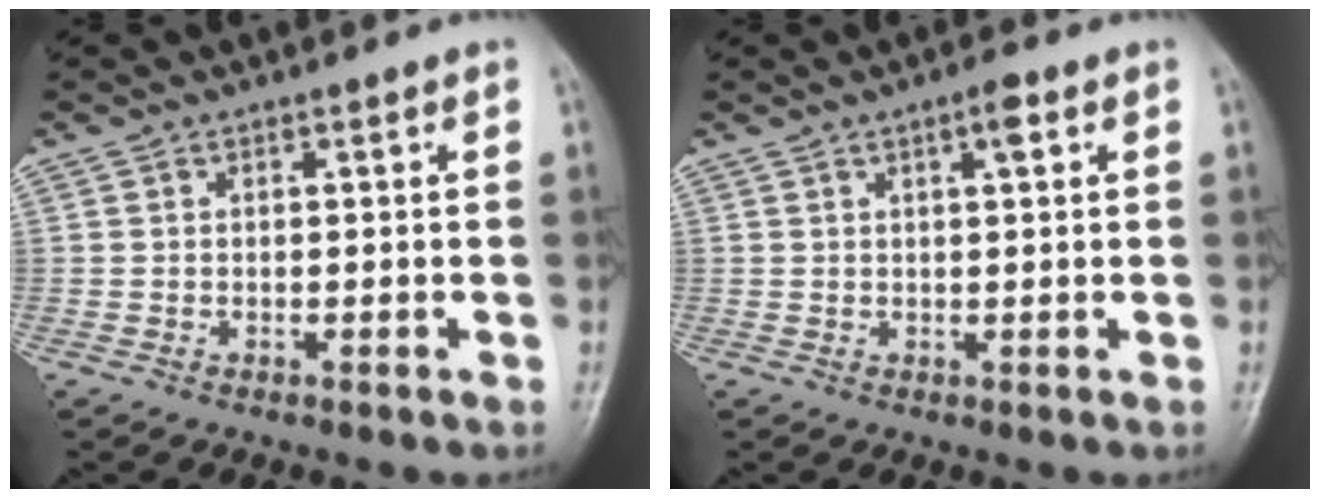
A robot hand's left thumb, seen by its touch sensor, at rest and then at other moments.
{"total": 2.9, "force": [1.4, 0.8, 2.4], "torque": [-0.035, -0.003, 0.020]}